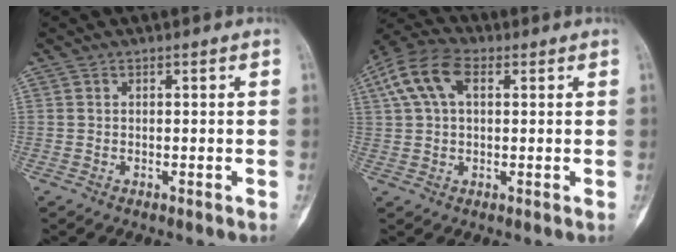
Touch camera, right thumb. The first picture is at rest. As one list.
[{"total": 9.9, "force": [3.1, 5.7, 7.5], "torque": [-0.158, 0.028, 0.052]}]